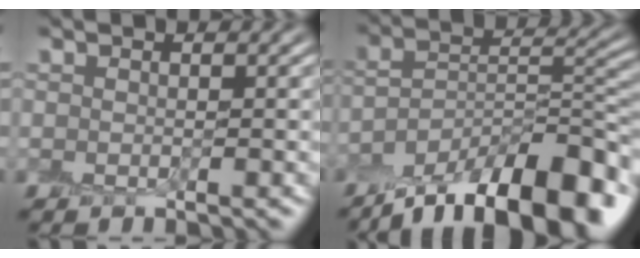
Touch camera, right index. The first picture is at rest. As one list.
[{"total": 14.1, "force": [-9.7, 5.1, 8.9], "torque": [-0.152, 0.002, -0.157]}]